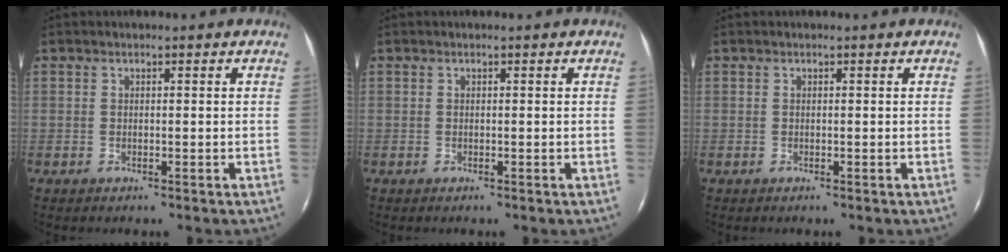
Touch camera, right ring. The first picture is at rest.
{"total": 0.0}
{"total": 0.0}